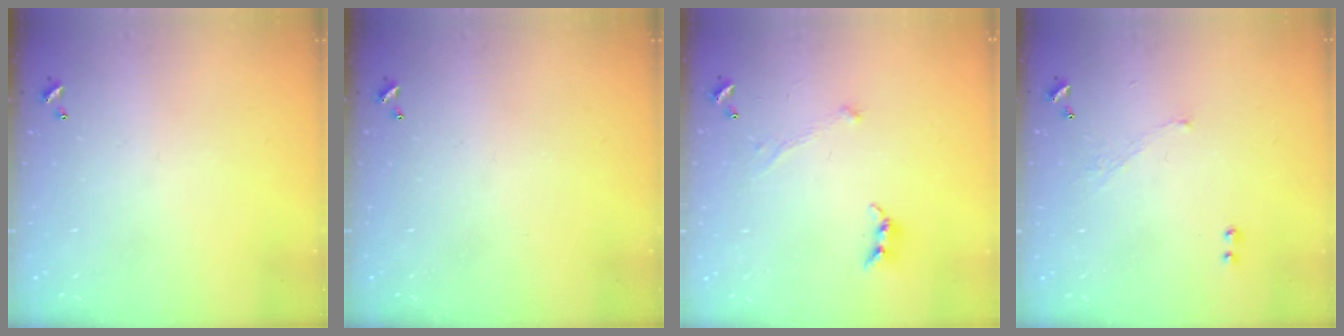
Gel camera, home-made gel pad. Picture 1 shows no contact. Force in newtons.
{"total": 0.0}
{"total": 0.0}
{"total": 4.0, "press": 4.0, "slide": 0.7}